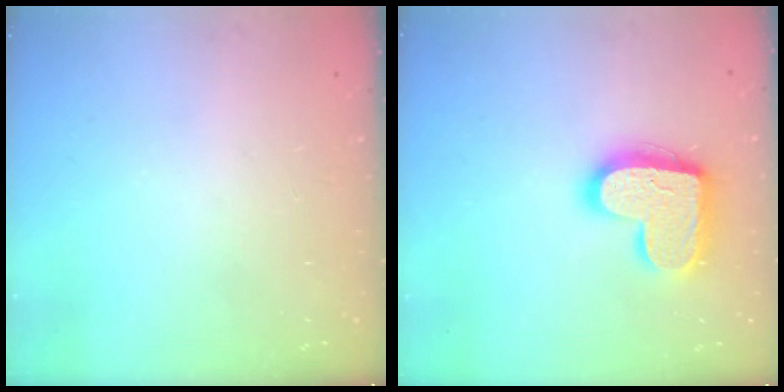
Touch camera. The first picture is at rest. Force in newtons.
{"total": 17.3, "press": 17.3, "slide": 1.1}